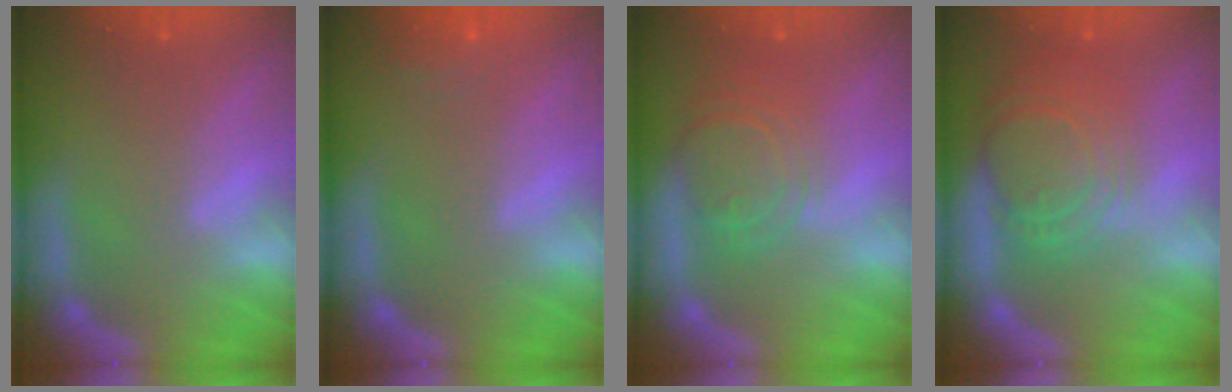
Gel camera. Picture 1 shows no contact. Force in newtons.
{"total": 1.9}
{"total": 6.0}
{"total": 9.5}